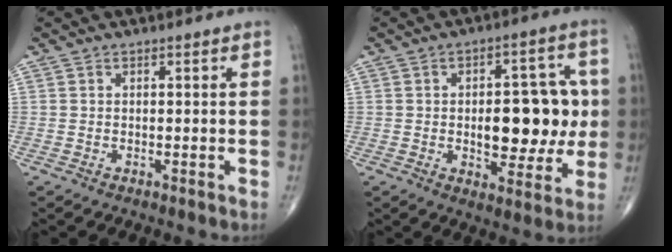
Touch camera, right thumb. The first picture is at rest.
{"total": 14.8, "force": [-0.2, 7.7, 12.7], "torque": [-0.130, 0.013, 0.003]}